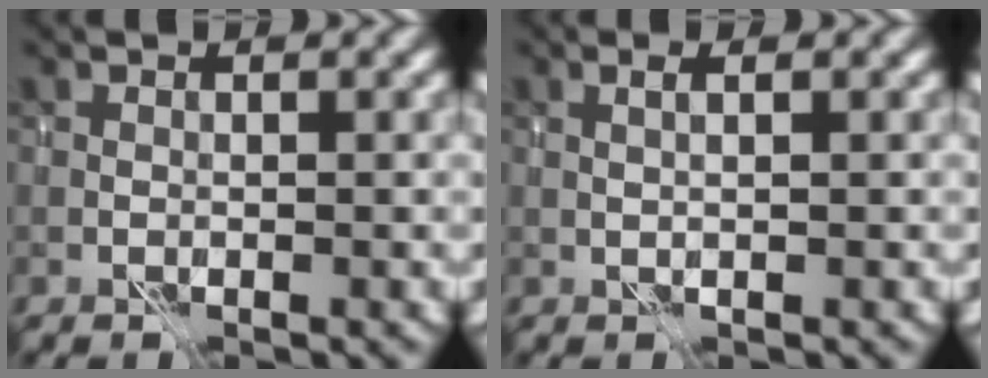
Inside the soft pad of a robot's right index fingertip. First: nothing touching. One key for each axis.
{"total": 1.0, "fx": 0.6, "fy": -0.2, "fz": 0.7, "tx": -0.016, "ty": 0.004, "tz": 0.012}